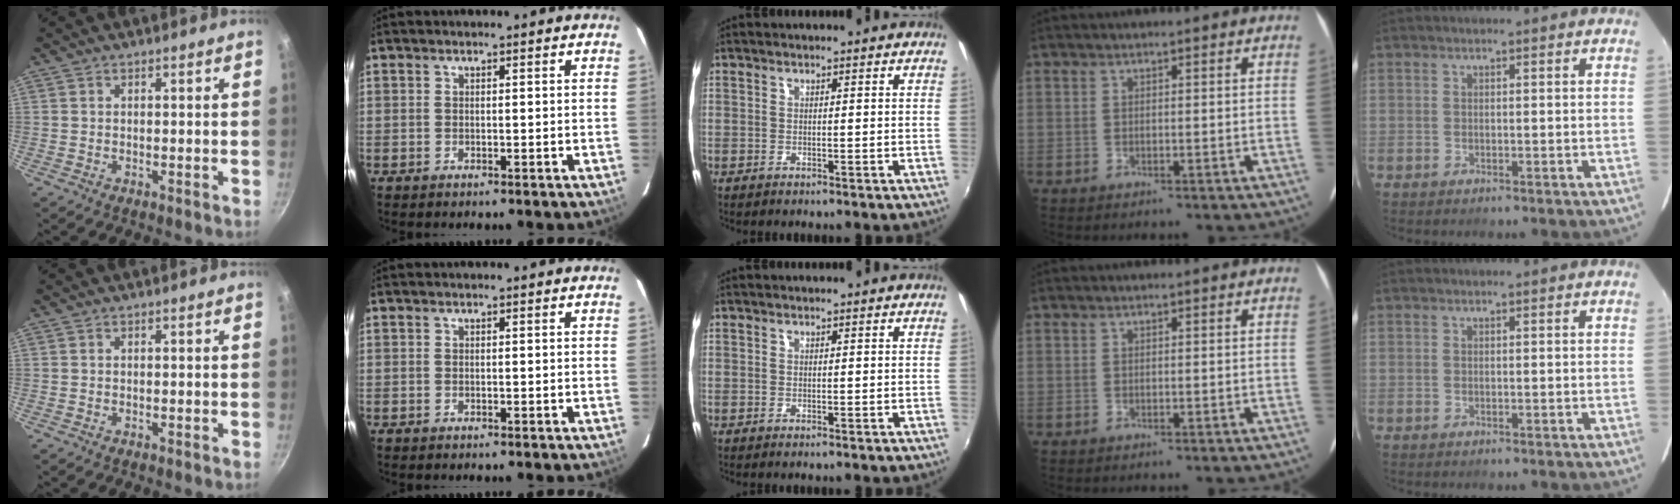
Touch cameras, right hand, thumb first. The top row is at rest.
{}